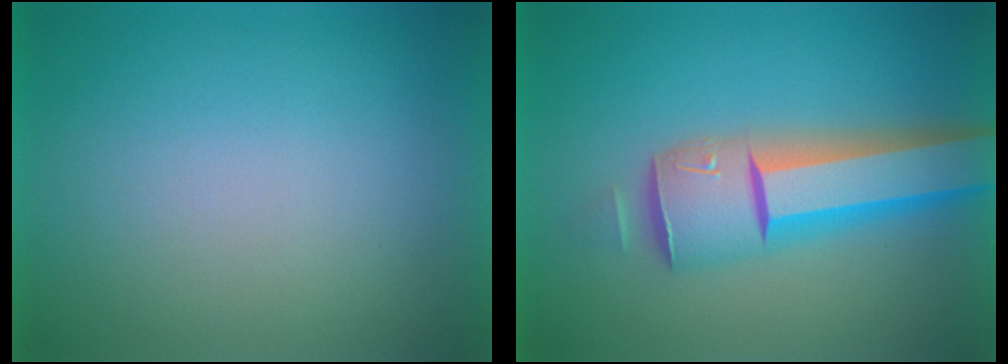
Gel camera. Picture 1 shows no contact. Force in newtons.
{"total": 7.5}